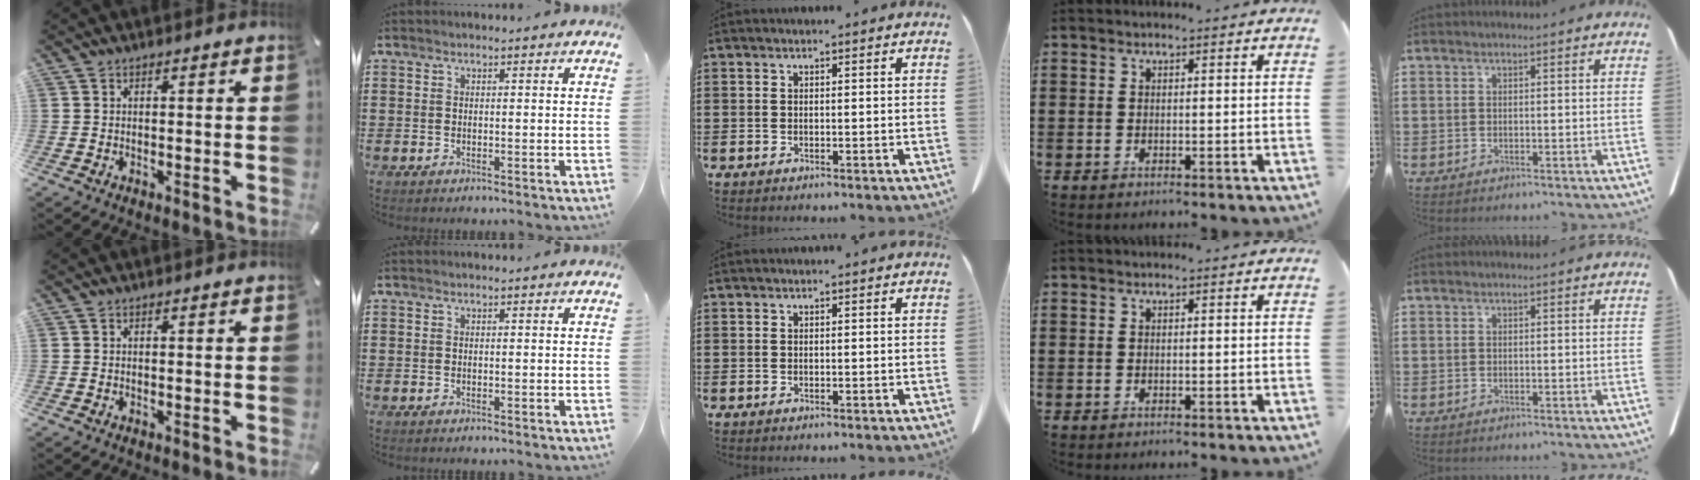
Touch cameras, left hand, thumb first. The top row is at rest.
{}